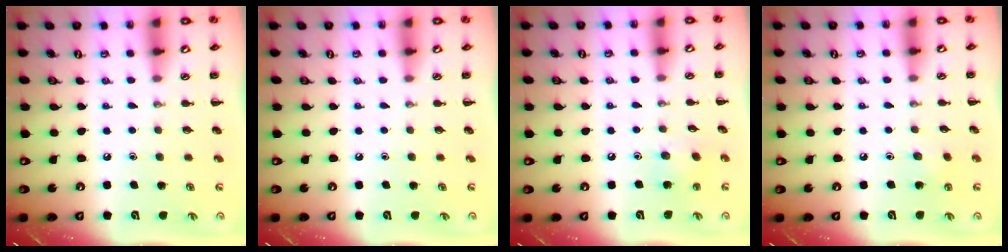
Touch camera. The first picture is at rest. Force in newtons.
{"total": 0.0}
{"total": 6.3, "press": 6.1, "slide": 1.5}
{"total": 4.7, "press": 4.5, "slide": 1.3}